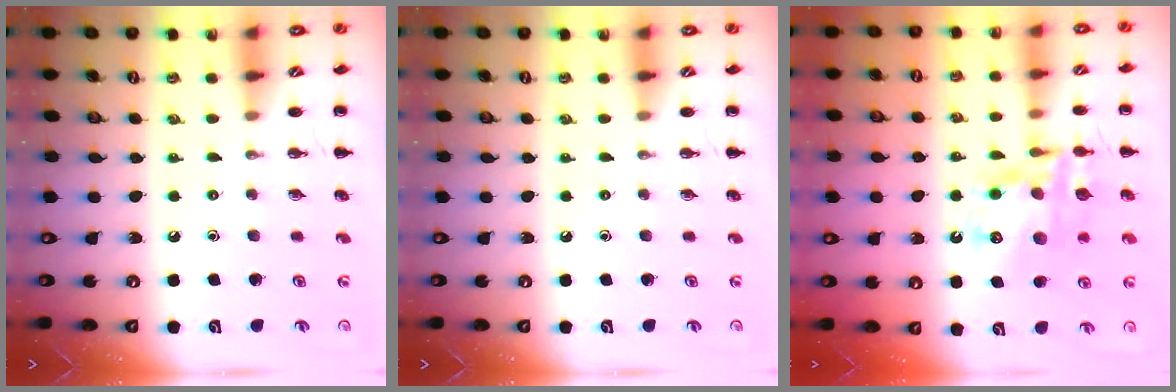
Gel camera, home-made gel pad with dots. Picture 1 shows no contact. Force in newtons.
{"total": 0.0}
{"total": 15.9, "press": 15.5, "slide": 3.5}